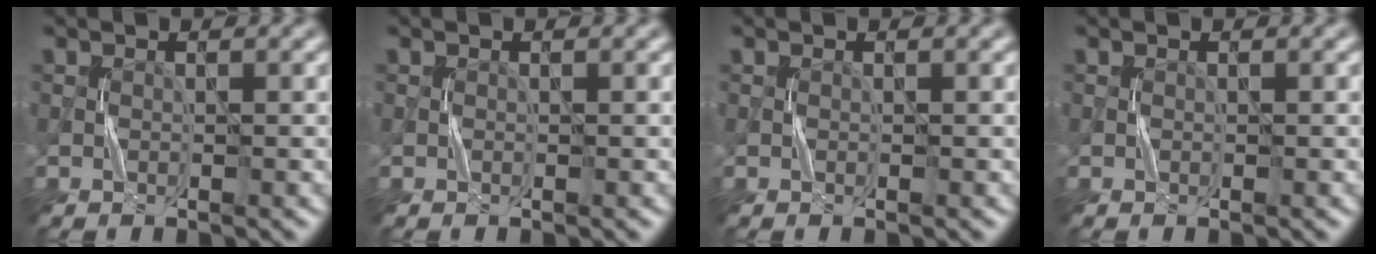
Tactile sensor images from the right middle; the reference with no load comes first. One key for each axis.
{"total": 0.0}
{"total": 0.0}
{"total": 0.0}